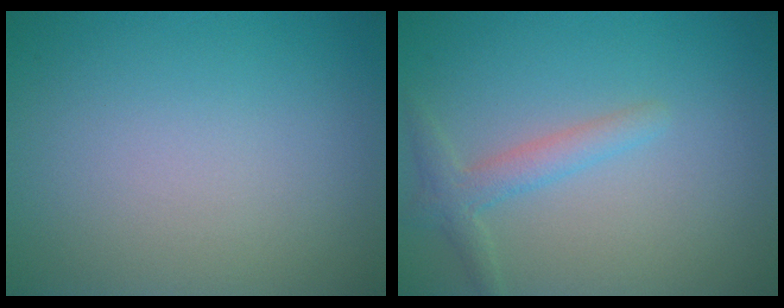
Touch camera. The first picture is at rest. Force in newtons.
{"total": 2.2, "press": 2.2, "slide": 0.2}